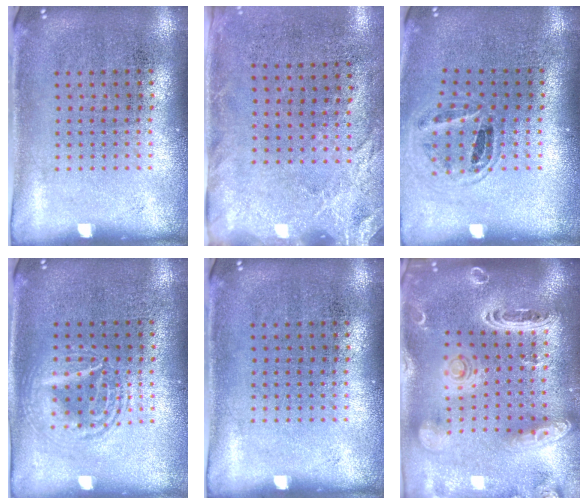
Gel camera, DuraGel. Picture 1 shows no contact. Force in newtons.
{"total": 2.5, "press": 1.9, "slide": 1.6}
{"total": 0.9, "press": 0.9, "slide": 0.3}
{"total": 2.7, "press": 2.7, "slide": 0.3}
{"total": 0.0}
{"total": 3.6, "press": 2.9, "slide": 2.2}